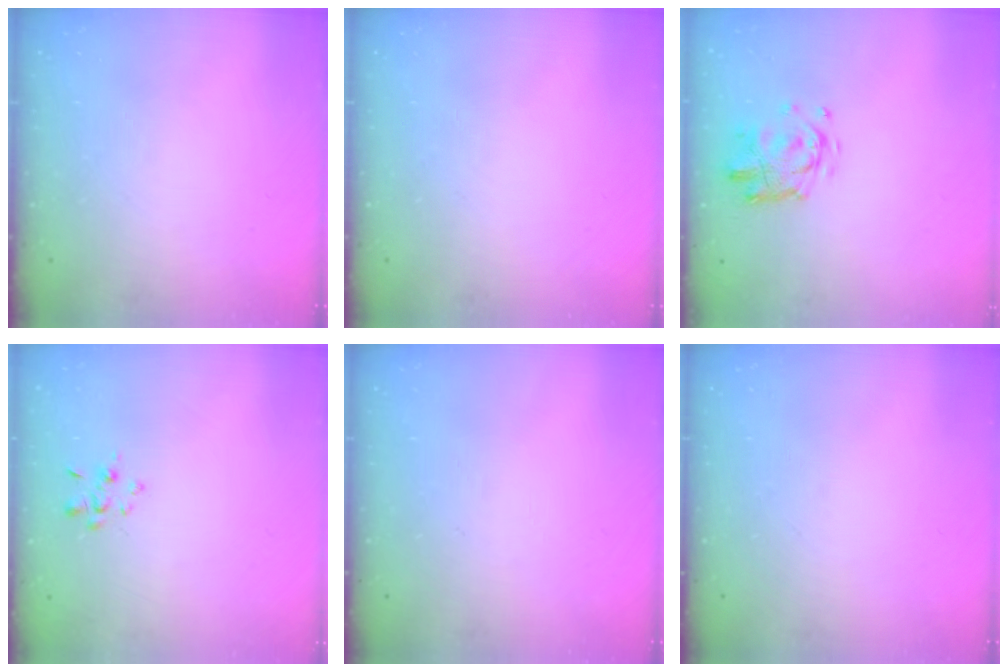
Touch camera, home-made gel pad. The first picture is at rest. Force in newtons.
{"total": 0.0}
{"total": 3.5, "press": 3.5, "slide": 0.6}
{"total": 2.3, "press": 2.2, "slide": 0.7}
{"total": 0.0}
{"total": 0.0}